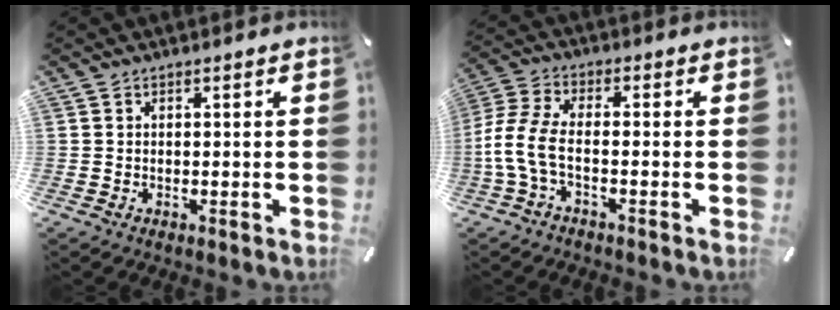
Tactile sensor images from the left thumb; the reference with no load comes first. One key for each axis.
{"total": 8.0, "fx": -3.0, "fy": 3.4, "fz": 6.6, "tx": -0.156, "ty": -0.005, "tz": -0.057}